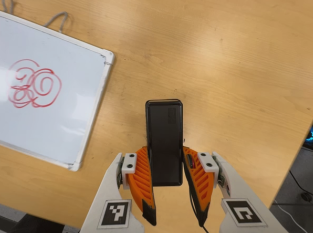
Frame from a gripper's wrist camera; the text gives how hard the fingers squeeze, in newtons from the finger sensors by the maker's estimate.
{"total": 5.0, "left": 3.6, "right": 6.4}